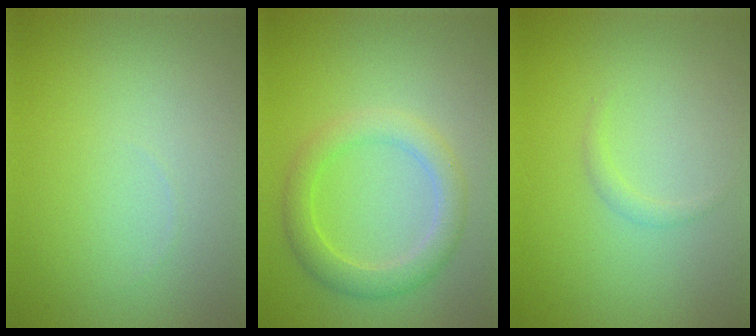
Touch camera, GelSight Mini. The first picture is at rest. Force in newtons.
{"total": 3.2, "press": 3.2, "slide": 0.1}
{"total": 0.7, "press": 0.7, "slide": 0.1}